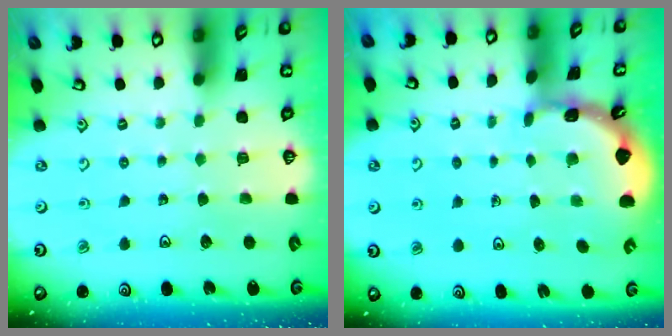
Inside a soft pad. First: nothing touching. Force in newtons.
{"total": 1.8, "press": 1.8, "slide": 0.1}